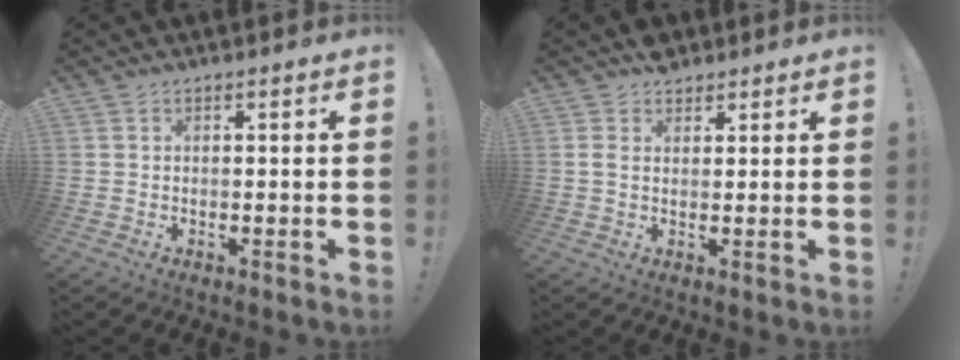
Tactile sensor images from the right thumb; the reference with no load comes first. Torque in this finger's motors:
{"motor_torque": [-0.68, 0.22, -0.01, 0.00, 0.03]}